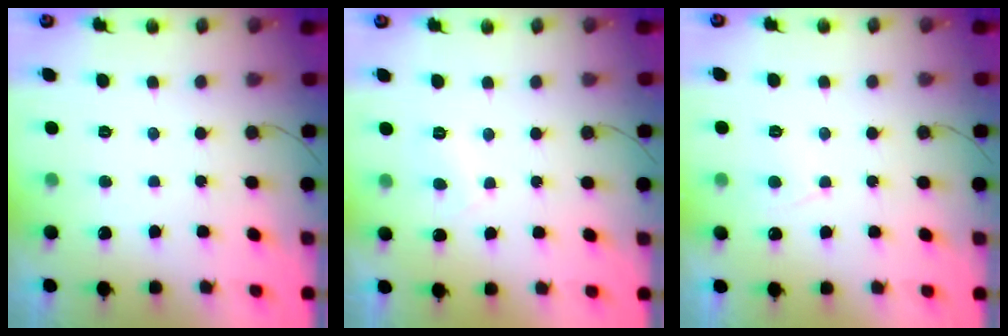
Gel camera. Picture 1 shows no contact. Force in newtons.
{"total": 1.8, "press": 1.7, "slide": 0.7}
{"total": 4.0, "press": 4.0, "slide": 0.4}